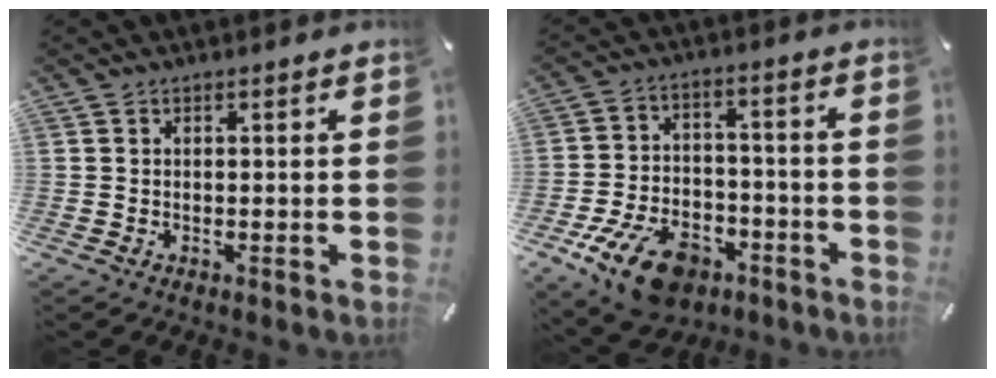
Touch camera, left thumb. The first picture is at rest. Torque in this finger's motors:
{"motor_torque": [1.52, 2.68, 0.61, 0.51, 0.30]}